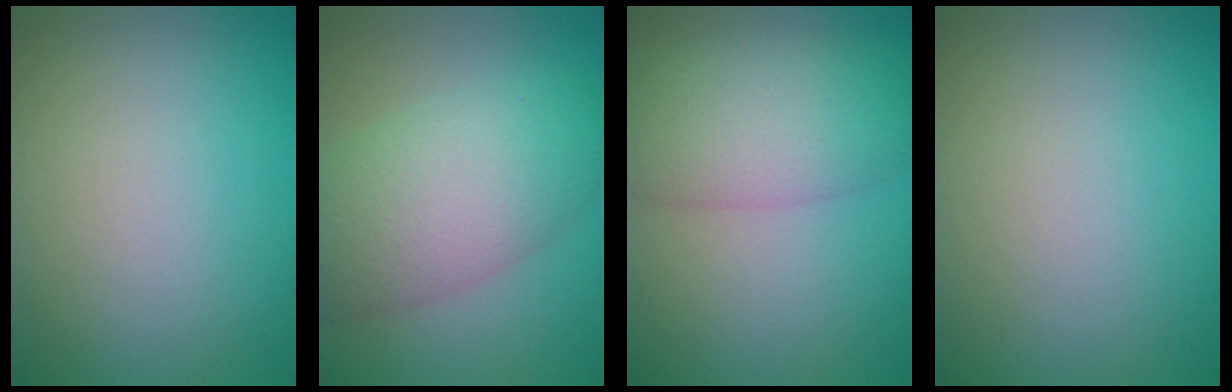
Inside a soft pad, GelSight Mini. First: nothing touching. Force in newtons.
{"total": 7.3, "press": 7.3, "slide": 0.5}
{"total": 6.5, "press": 6.4, "slide": 0.2}
{"total": 0.0}